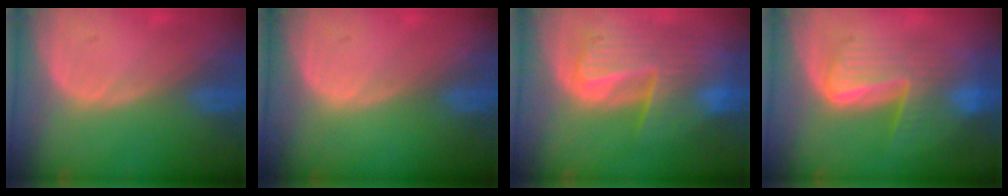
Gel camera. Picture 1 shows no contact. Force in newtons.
{"total": 0.0}
{"total": 10.0, "press": 8.7, "slide": 5.0}
{"total": 8.6, "press": 8.5, "slide": 0.5}